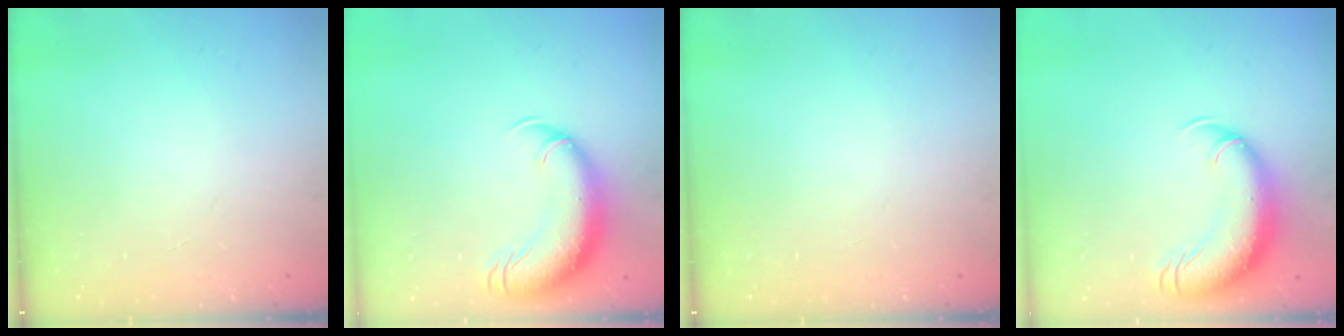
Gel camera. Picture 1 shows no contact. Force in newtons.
{"total": 16.5, "press": 16.1, "slide": 3.8}
{"total": 0.0}
{"total": 16.5, "press": 16.1, "slide": 3.8}